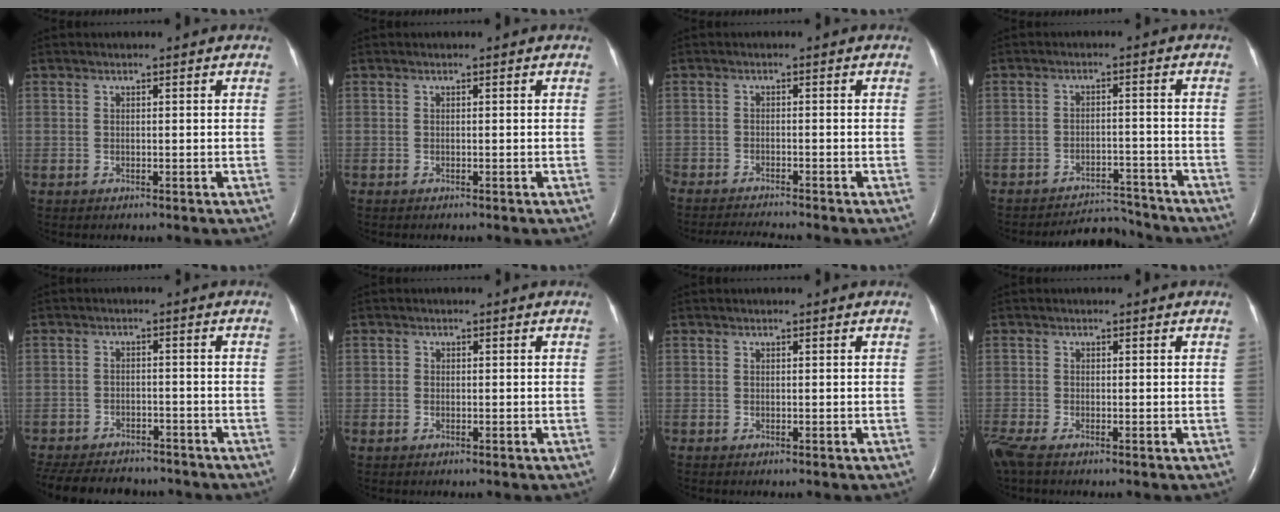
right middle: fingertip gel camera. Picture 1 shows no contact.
{"total": 0.0}
{"total": 6.4, "force": [-6.0, -0.3, 2.1], "torque": [-0.028, -0.021, -0.098]}
{"total": 6.1, "force": [-6.1, 0.4, -0.5], "torque": [0.003, 0.001, -0.097]}
{"total": 15.2, "force": [-13.1, 5.5, 5.5], "torque": [-0.138, -0.010, -0.180]}
{"total": 0.8, "force": [-0.2, 0.8, 0.3], "torque": [-0.004, 0.003, -0.002]}
{"total": 0.0}
{"total": 3.7, "force": [-2.7, 1.0, 2.3], "torque": [-0.063, -0.013, -0.057]}